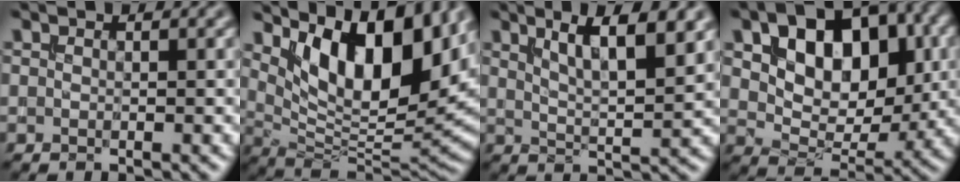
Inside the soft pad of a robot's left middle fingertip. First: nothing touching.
{"total": 11.1, "force": [5.3, 4.6, 8.7], "torque": [-0.132, -0.011, 0.098]}
{"total": 5.8, "force": [3.2, 1.5, 4.5], "torque": [-0.061, 0.001, 0.052]}
{"total": 9.9, "force": [3.0, 6.2, 7.1], "torque": [-0.116, 0.000, 0.047]}